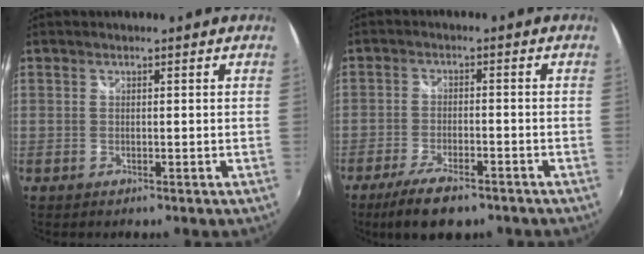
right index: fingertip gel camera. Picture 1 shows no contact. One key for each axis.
{"total": 9.3, "fx": -6.8, "fy": 2.9, "fz": 5.6, "tx": -0.134, "ty": -0.020, "tz": -0.117}